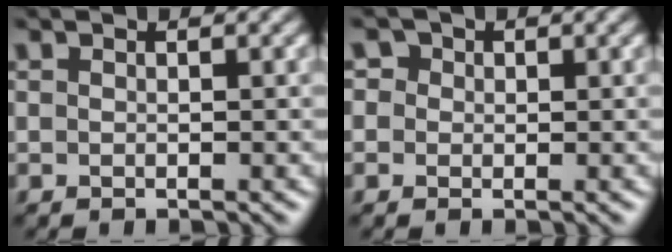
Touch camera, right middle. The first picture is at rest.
{"total": 1.8, "force": [0.6, 1.6, 0.5], "torque": [-0.010, 0.000, -0.001]}